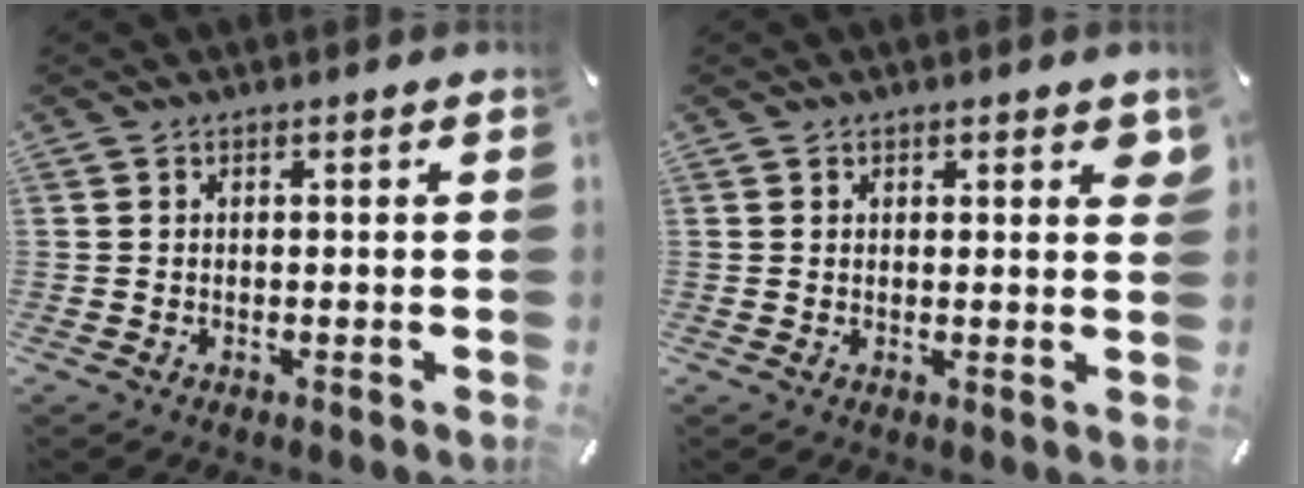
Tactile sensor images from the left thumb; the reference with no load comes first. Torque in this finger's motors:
{"motor_torque": [0.78, 0.26, 0.26, 0.11, 0.04]}